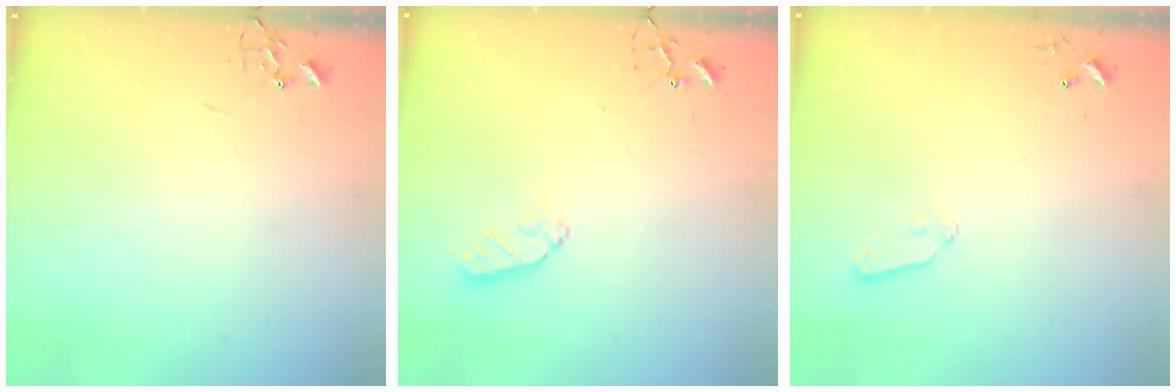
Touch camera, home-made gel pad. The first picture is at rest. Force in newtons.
{"total": 4.5, "press": 4.5, "slide": 0.6}
{"total": 5.9, "press": 5.9, "slide": 0.8}